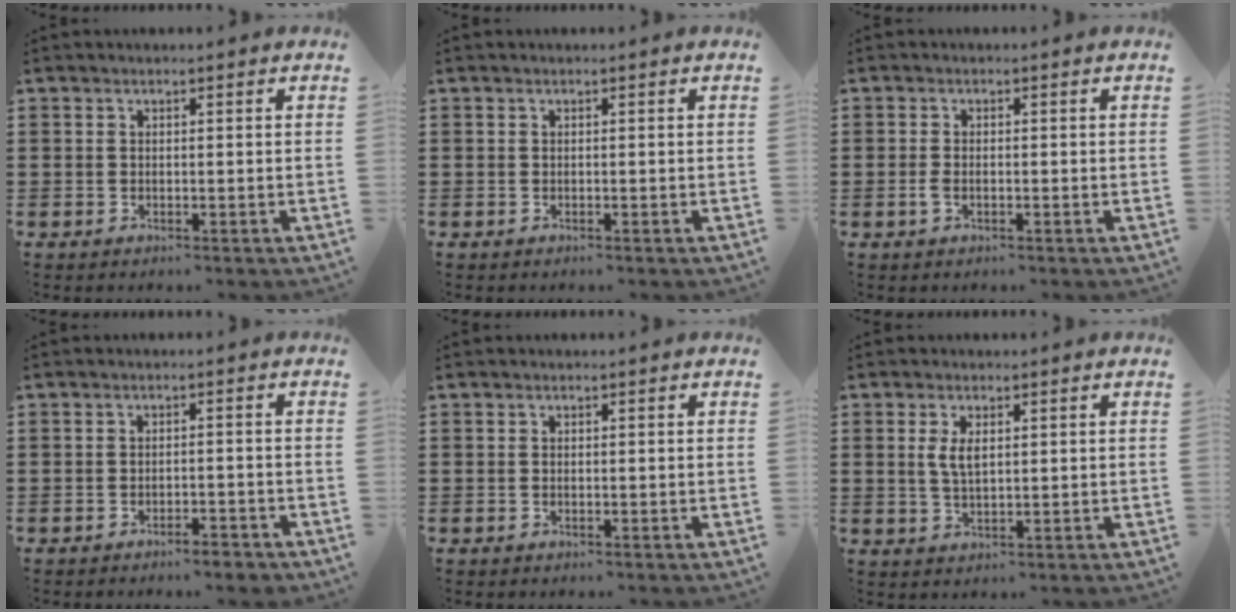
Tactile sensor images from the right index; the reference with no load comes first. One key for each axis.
{"total": 0.0}
{"total": 1.4, "fx": -0.4, "fy": 0.6, "fz": 1.2, "tx": -0.030, "ty": -0.004, "tz": -0.010}
{"total": 2.1, "fx": -1.9, "fy": 0.2, "fz": 0.8, "tx": -0.018, "ty": 0.000, "tz": -0.038}
{"total": 0.0}
{"total": 3.2, "fx": 0.8, "fy": 1.3, "fz": 2.8, "tx": -0.059, "ty": 0.005, "tz": 0.013}